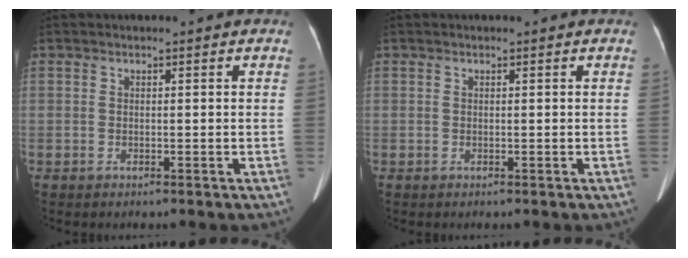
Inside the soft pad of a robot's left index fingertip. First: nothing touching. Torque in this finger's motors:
{"motor_torque": [-0.02, -0.01, 0.00, 0.00]}